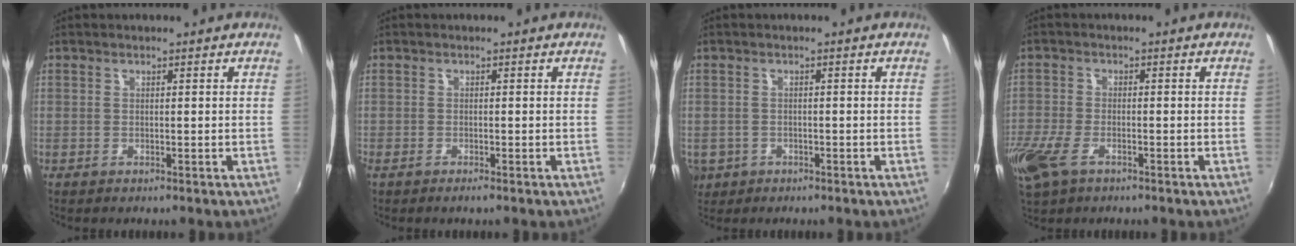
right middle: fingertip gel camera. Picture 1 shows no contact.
{"total": 1.1, "force": [-0.9, 0.2, 0.6], "torque": [-0.013, -0.005, -0.019]}
{"total": 6.3, "force": [-2.2, 5.3, 2.5], "torque": [-0.071, -0.009, -0.030]}
{"total": 9.6, "force": [-5.4, 4.9, 6.3], "torque": [-0.162, -0.029, -0.105]}